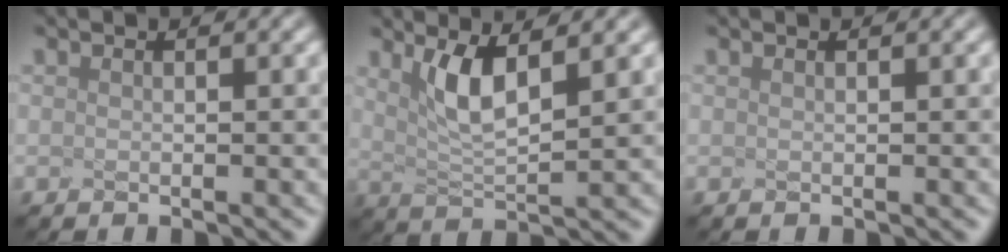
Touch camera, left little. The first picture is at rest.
{"total": 2.4, "force": [0.1, -0.3, 2.3], "torque": [-0.084, -0.017, 0.051]}
{"total": 0.0}